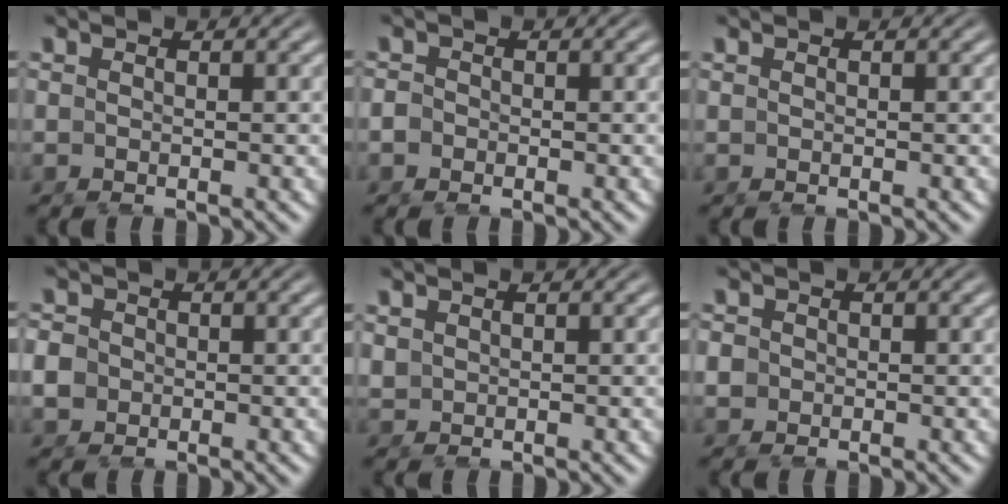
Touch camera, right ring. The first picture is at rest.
{"total": 1.1, "force": [-0.6, 1.0, 0.1], "torque": [-0.009, -0.008, -0.011]}
{"total": 0.0}
{"total": 1.8, "force": [-0.1, 1.6, 0.7], "torque": [-0.023, -0.004, 0.001]}
{"total": 1.0, "force": [1.0, 0.2, 0.1], "torque": [-0.003, 0.000, 0.026]}
{"total": 1.3, "force": [0.0, 1.2, 0.5], "torque": [-0.018, -0.008, 0.003]}